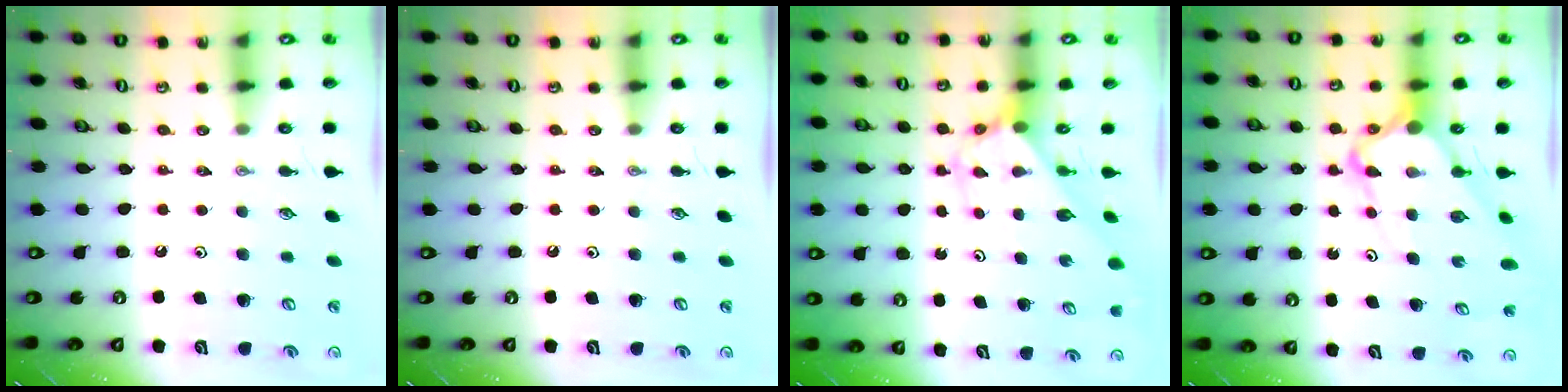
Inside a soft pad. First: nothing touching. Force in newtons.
{"total": 0.0}
{"total": 2.6, "press": 2.6, "slide": 0.2}
{"total": 6.3, "press": 6.3, "slide": 0.5}